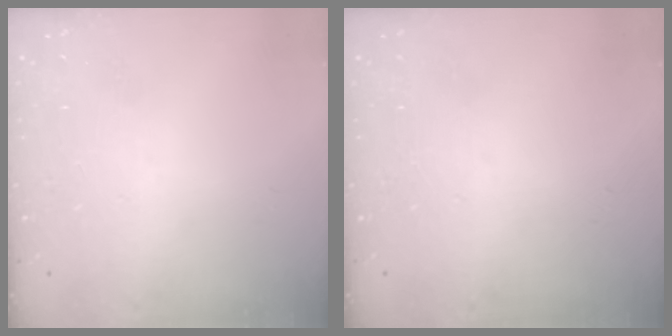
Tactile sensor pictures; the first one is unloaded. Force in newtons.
{"total": 0.0}